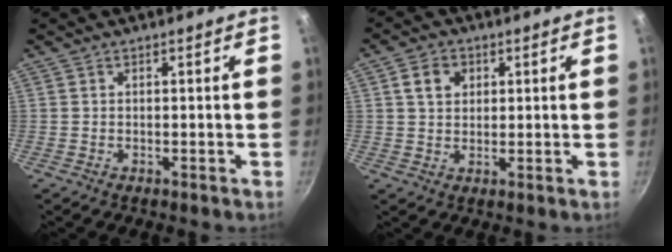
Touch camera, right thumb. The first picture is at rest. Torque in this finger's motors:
{"motor_torque": [0.04, 1.54, 0.44, -0.24, 0.14]}